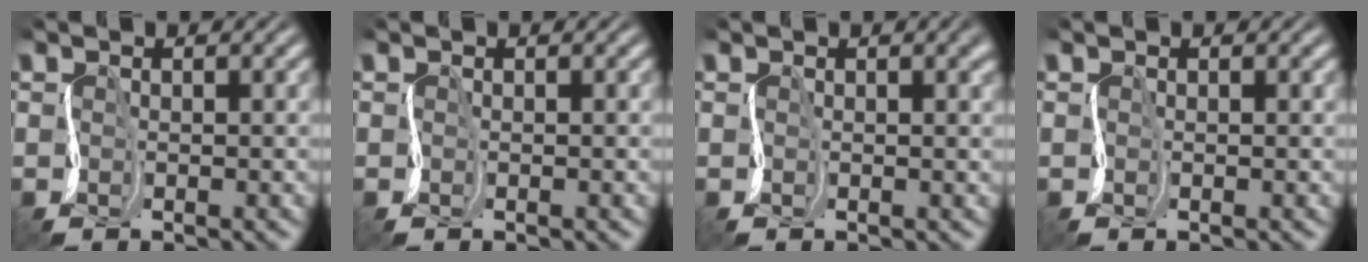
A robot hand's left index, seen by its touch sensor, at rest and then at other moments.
{"total": 0.0}
{"total": 1.4, "force": [0.4, 0.6, 1.2], "torque": [-0.009, 0.003, 0.003]}
{"total": 0.0}